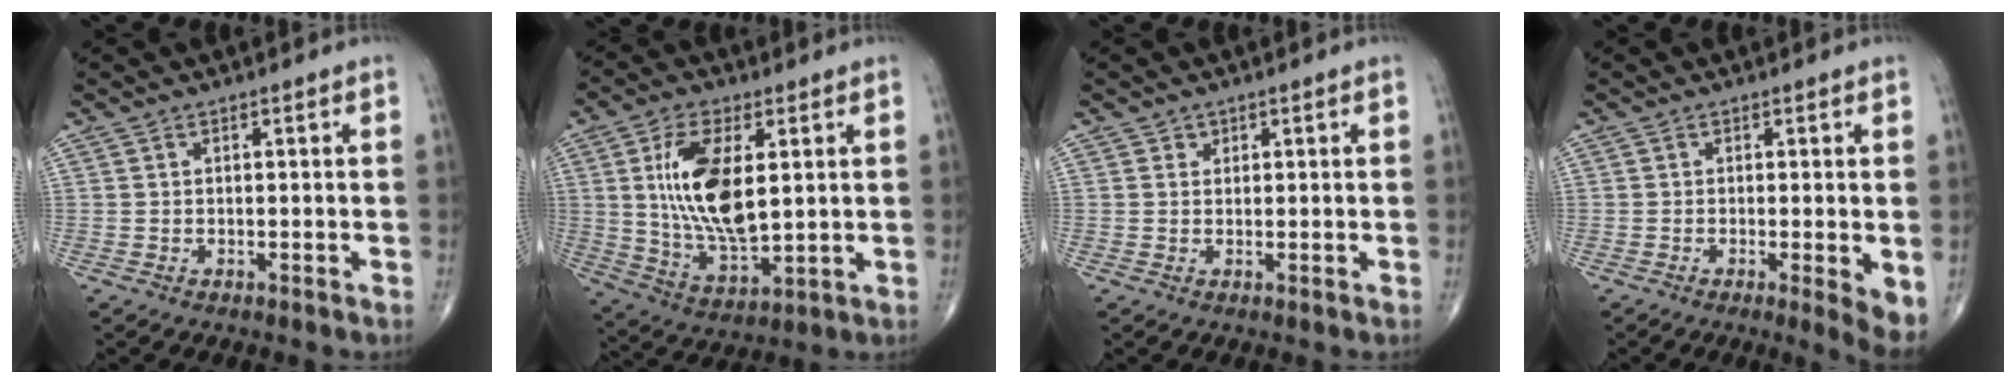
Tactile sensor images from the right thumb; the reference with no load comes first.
{"total": 15.8, "force": [3.0, 7.4, 13.7], "torque": [-0.254, -0.021, 0.064]}
{"total": 1.1, "force": [0.6, 0.9, 0.1], "torque": [0.010, -0.002, 0.008]}
{"total": 4.6, "force": [-0.7, 0.7, 4.5], "torque": [-0.070, -0.016, -0.015]}